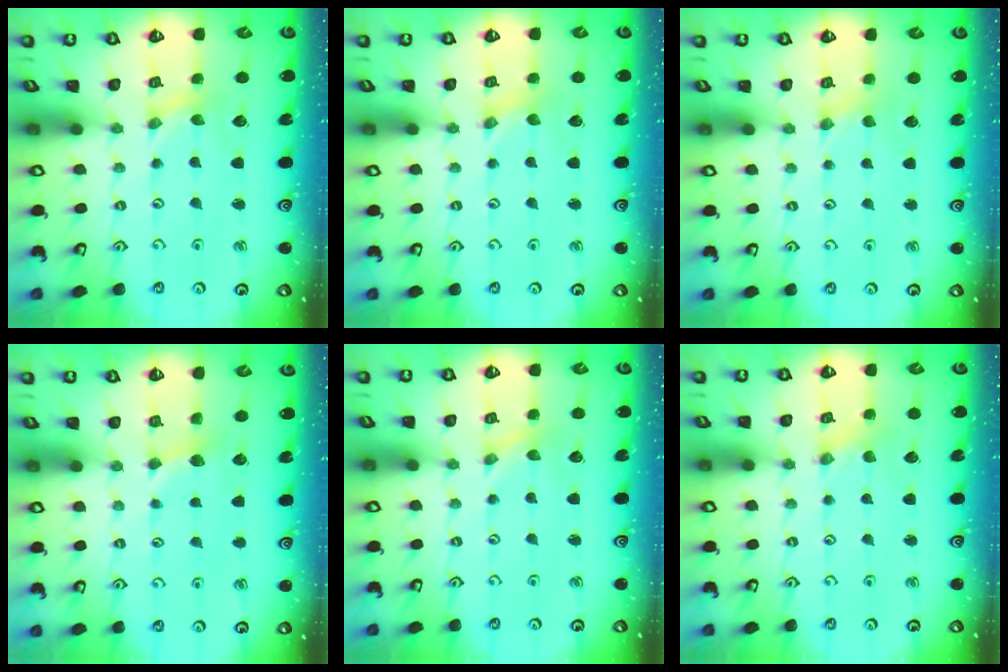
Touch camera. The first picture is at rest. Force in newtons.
{"total": 0.0}
{"total": 1.1, "press": 1.1, "slide": 0.4}
{"total": 3.6, "press": 3.6, "slide": 0.6}
{"total": 0.0}
{"total": 0.7, "press": 0.7, "slide": 0.2}